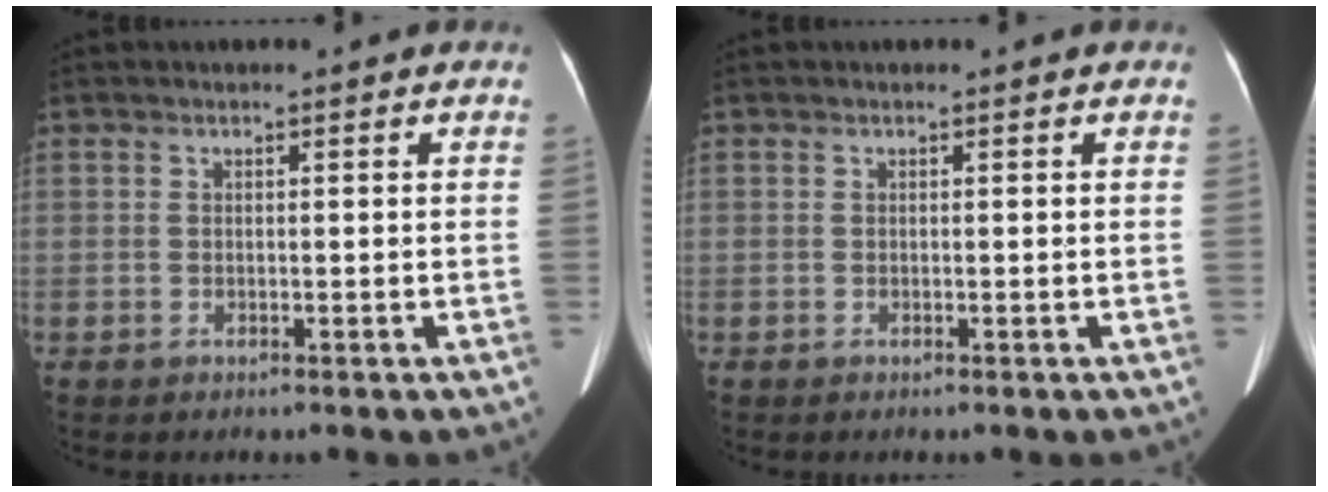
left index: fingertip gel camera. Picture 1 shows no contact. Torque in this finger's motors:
{"motor_torque": [0.00, 0.00, 0.00, 0.00]}